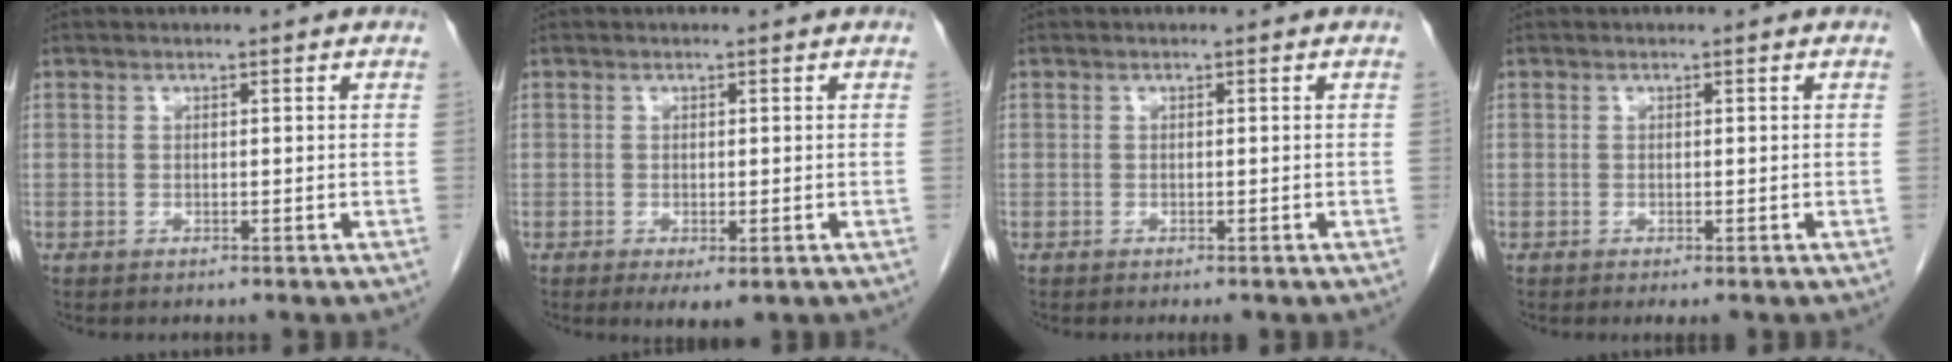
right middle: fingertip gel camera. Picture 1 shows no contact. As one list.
[{"total": 2.9, "force": [-1.4, 1.0, 2.3], "torque": [-0.031, -0.006, -0.014]}, {"total": 0.8, "force": [-0.6, 0.1, 0.4], "torque": [-0.010, -0.004, -0.007]}, {"total": 1.1, "force": [-0.7, 0.1, 0.8], "torque": [-0.010, -0.006, -0.009]}]